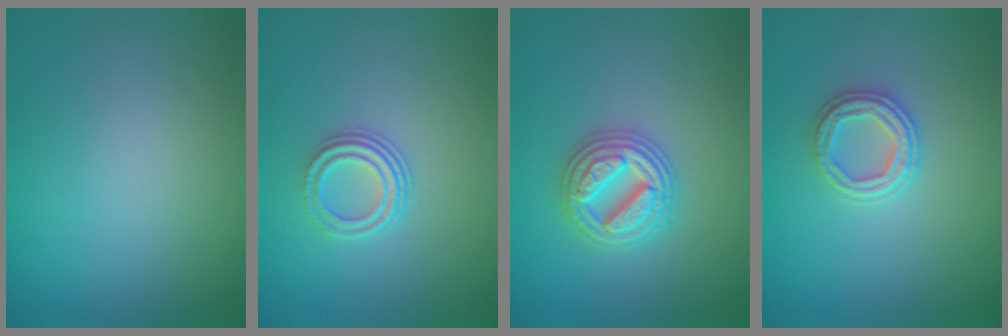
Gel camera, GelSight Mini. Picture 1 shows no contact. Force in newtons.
{"total": 2.9, "press": 2.1, "slide": 2.0}
{"total": 4.9, "press": 4.8, "slide": 0.8}
{"total": 2.8, "press": 2.7, "slide": 0.8}